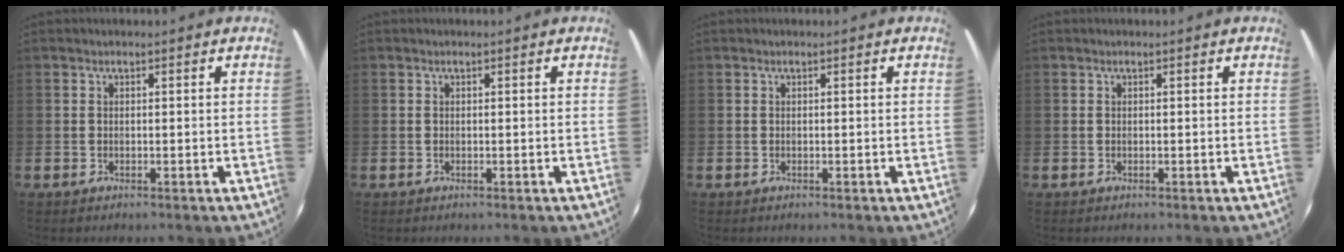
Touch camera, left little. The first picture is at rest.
{"total": 0.0}
{"total": 0.0}
{"total": 0.0}